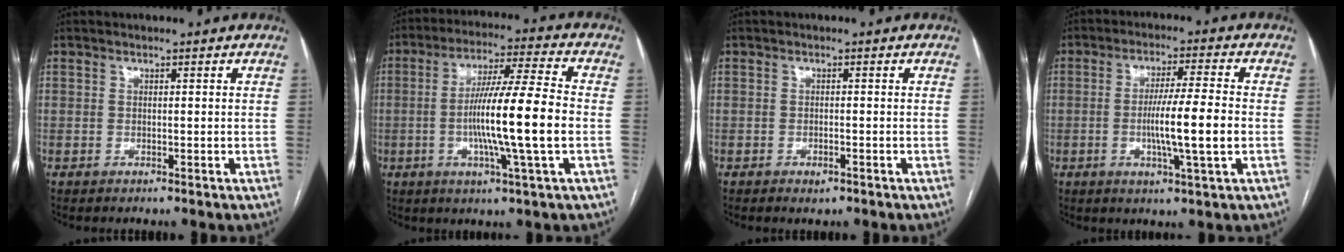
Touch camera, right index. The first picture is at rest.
{"total": 14.0, "force": [-2.0, -0.6, 13.9], "torque": [-0.247, -0.001, -0.042]}
{"total": 1.4, "force": [-0.9, 0.6, 0.9], "torque": [-0.015, -0.001, -0.009]}
{"total": 9.1, "force": [-1.4, -0.3, 9.0], "torque": [-0.160, -0.004, -0.025]}